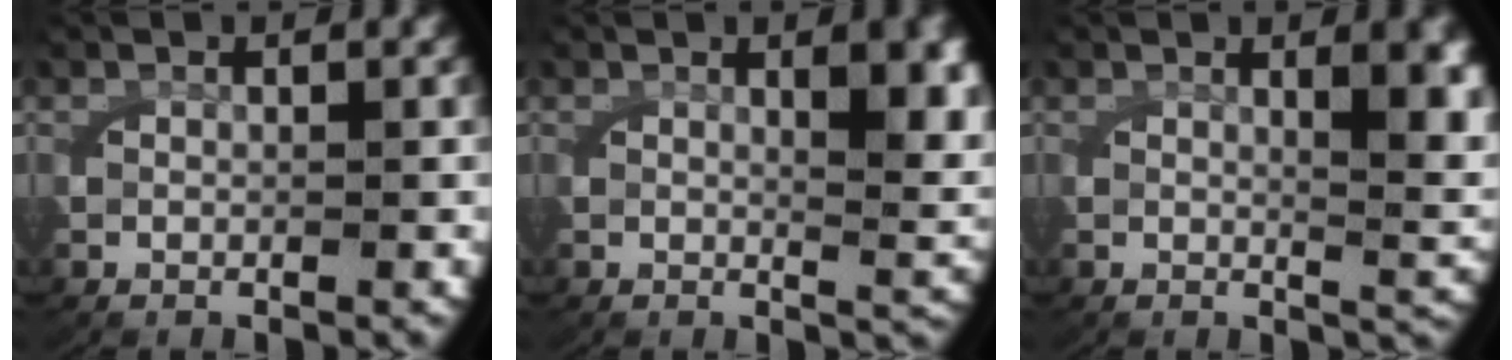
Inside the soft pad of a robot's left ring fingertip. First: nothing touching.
{"total": 4.0, "force": [1.2, 0.9, 3.7], "torque": [-0.054, -0.009, 0.022]}
{"total": 4.4, "force": [1.3, 0.9, 4.1], "torque": [-0.056, -0.009, 0.024]}